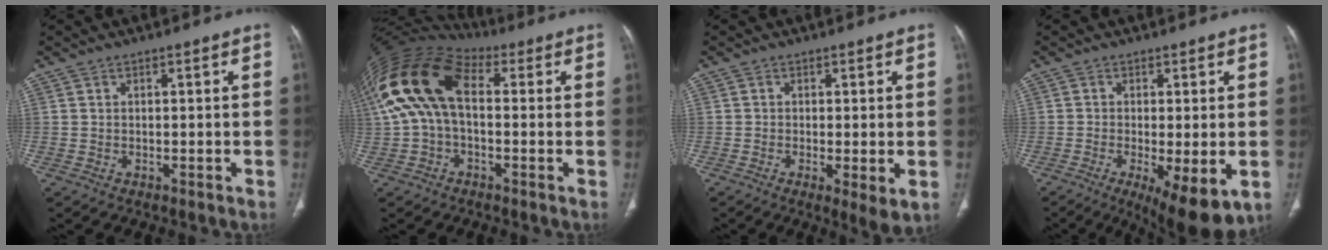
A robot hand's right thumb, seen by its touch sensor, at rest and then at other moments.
{"total": 16.7, "force": [2.5, 9.7, 13.4], "torque": [-0.275, 0.045, 0.037]}
{"total": 4.9, "force": [-1.0, 1.2, 4.7], "torque": [-0.081, -0.017, -0.019]}
{"total": 11.5, "force": [-3.9, 3.5, 10.2], "torque": [-0.158, -0.019, -0.053]}